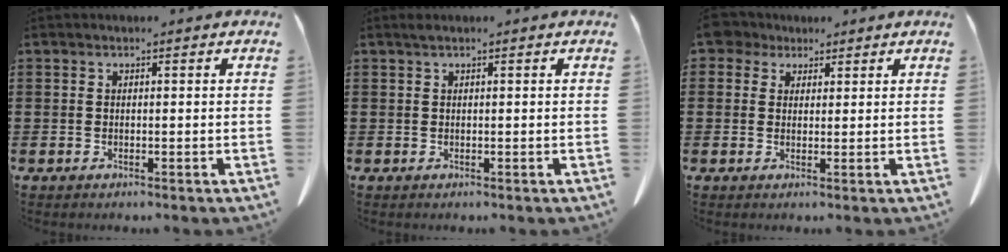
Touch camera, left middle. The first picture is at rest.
{"total": 0.6, "force": [0.4, 0.0, 0.5], "torque": [-0.010, 0.001, 0.007]}
{"total": 3.4, "force": [2.3, 2.2, 1.1], "torque": [-0.026, 0.011, 0.042]}